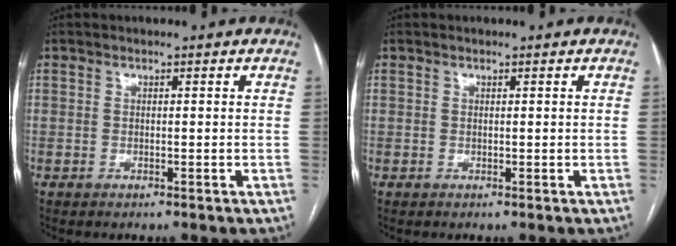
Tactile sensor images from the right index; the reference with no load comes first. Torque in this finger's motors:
{"motor_torque": [0.15, 0.06, 0.00, 0.01]}